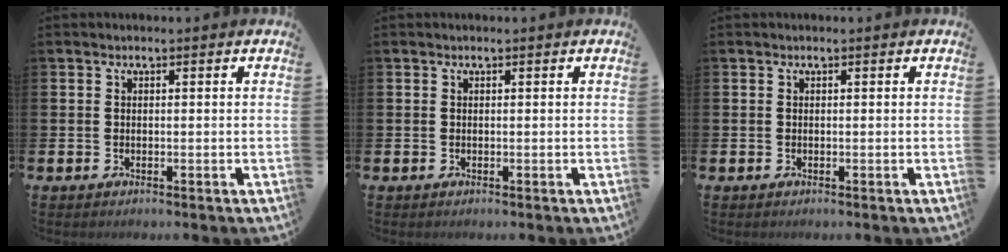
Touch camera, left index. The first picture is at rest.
{"total": 0.0}
{"total": 0.0}